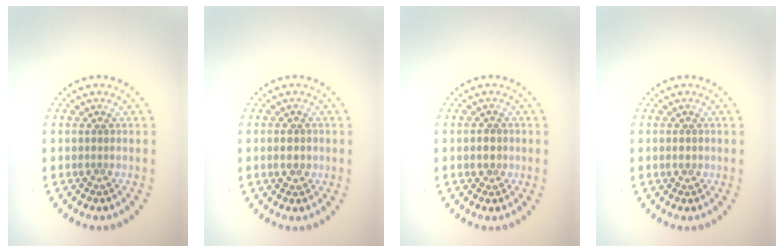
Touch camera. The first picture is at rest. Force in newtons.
{"total": 2.2, "press": 2.2, "slide": 0.1}
{"total": 1.3, "press": 1.3, "slide": 0.3}
{"total": 1.1, "press": 1.1, "slide": 0.2}